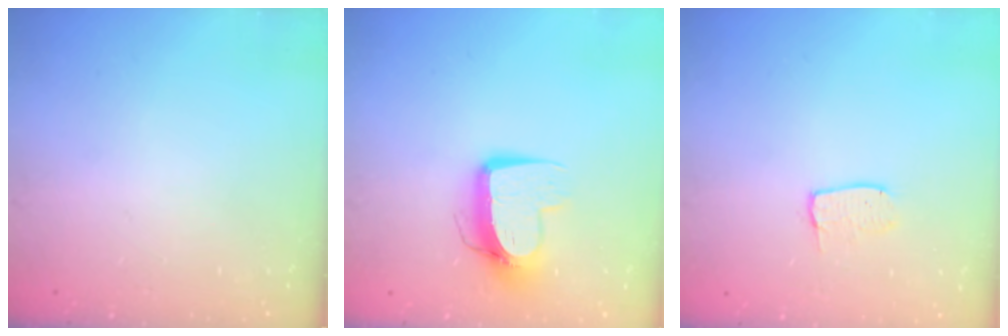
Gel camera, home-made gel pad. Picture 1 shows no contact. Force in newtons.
{"total": 10.2, "press": 10.1, "slide": 1.1}
{"total": 3.8, "press": 3.8, "slide": 0.3}